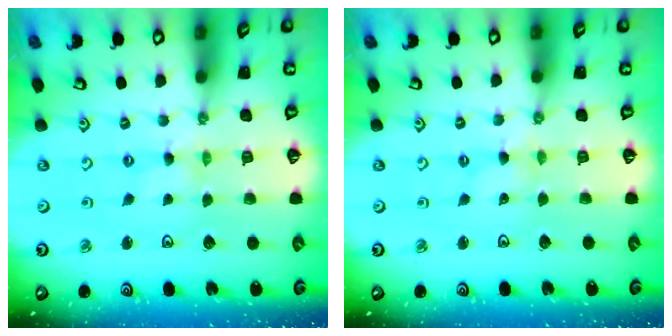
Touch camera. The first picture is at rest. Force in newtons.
{"total": 0.0}